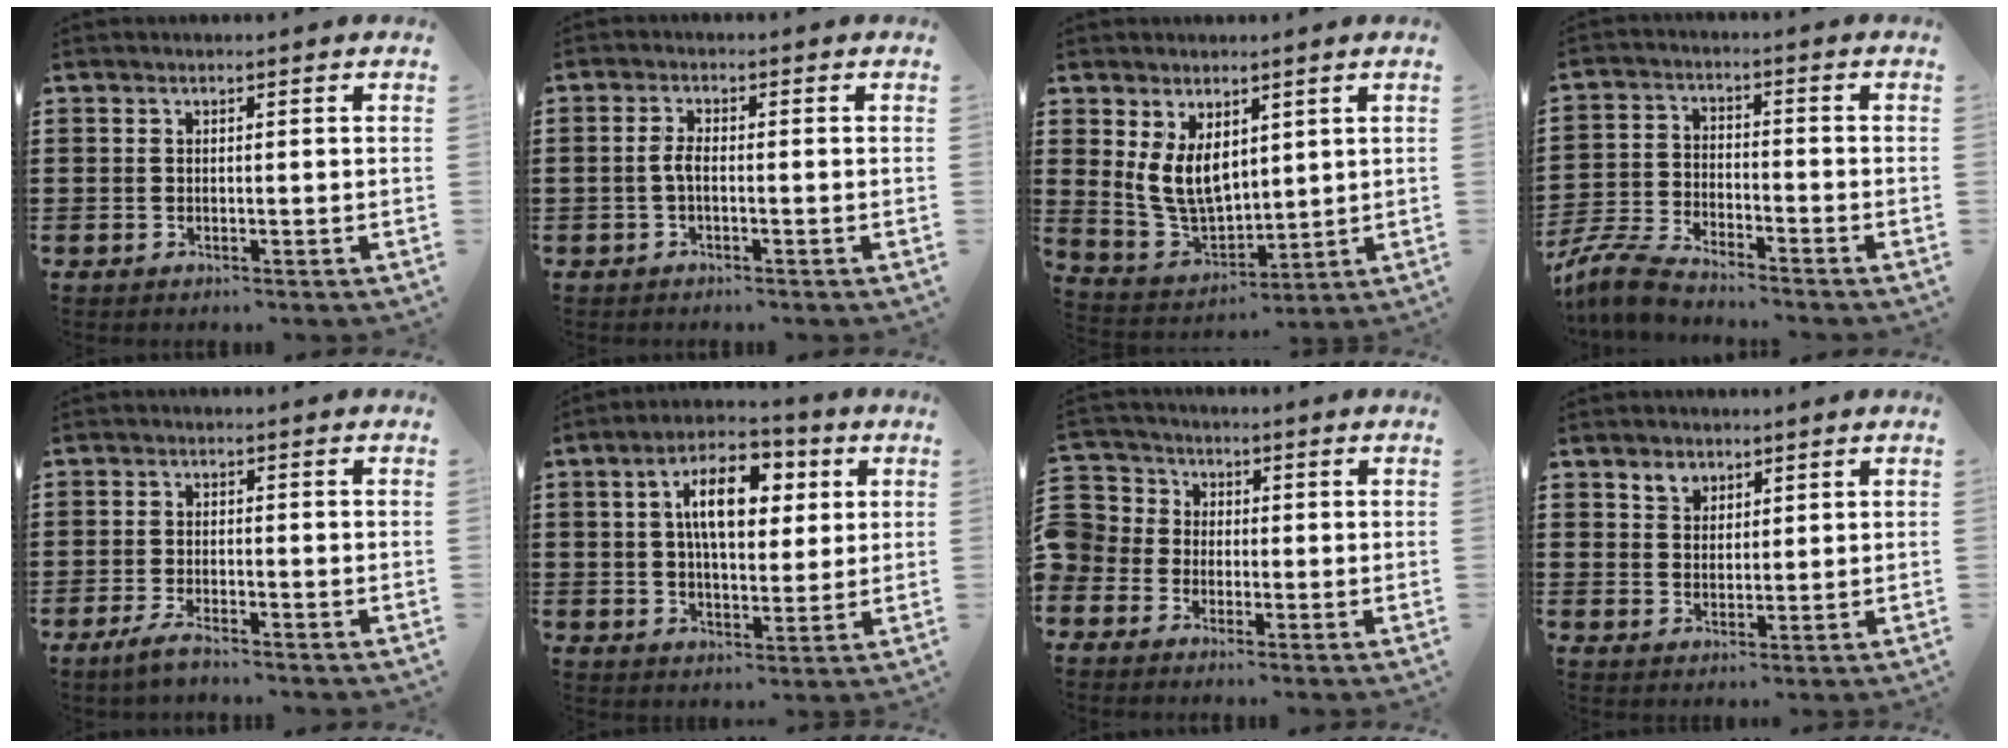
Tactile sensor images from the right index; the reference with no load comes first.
{"total": 2.2, "force": [-0.6, 0.8, 2.0], "torque": [-0.052, -0.004, -0.017]}
{"total": 7.7, "force": [2.8, 4.9, 5.2], "torque": [-0.133, -0.004, 0.051]}
{"total": 6.2, "force": [-5.9, 0.5, 1.8], "torque": [-0.061, -0.003, -0.122]}
{"total": 2.5, "force": [-2.1, 0.2, 1.2], "torque": [-0.029, 0.002, -0.043]}
{"total": 10.2, "force": [3.1, 5.2, 8.2], "torque": [-0.140, 0.007, 0.047]}
{"total": 3.9, "force": [-1.7, 3.5, 0.1], "torque": [-0.036, 0.004, -0.044]}
{"total": 2.9, "force": [2.0, 2.0, 0.4], "torque": [-0.009, 0.004, 0.037]}